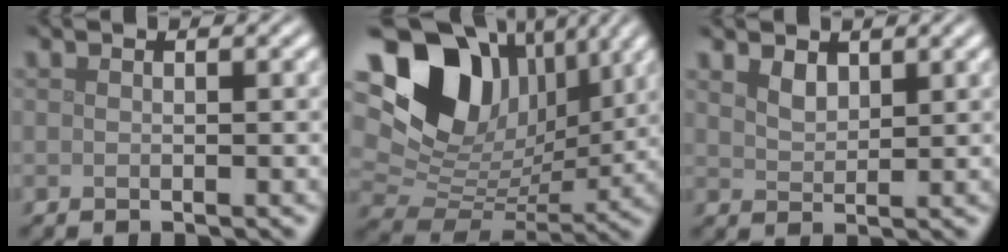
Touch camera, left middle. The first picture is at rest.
{"total": 16.4, "force": [6.5, 11.5, 9.6], "torque": [-0.177, 0.028, 0.125]}
{"total": 1.6, "force": [1.2, 0.9, 0.7], "torque": [-0.018, -0.001, 0.029]}